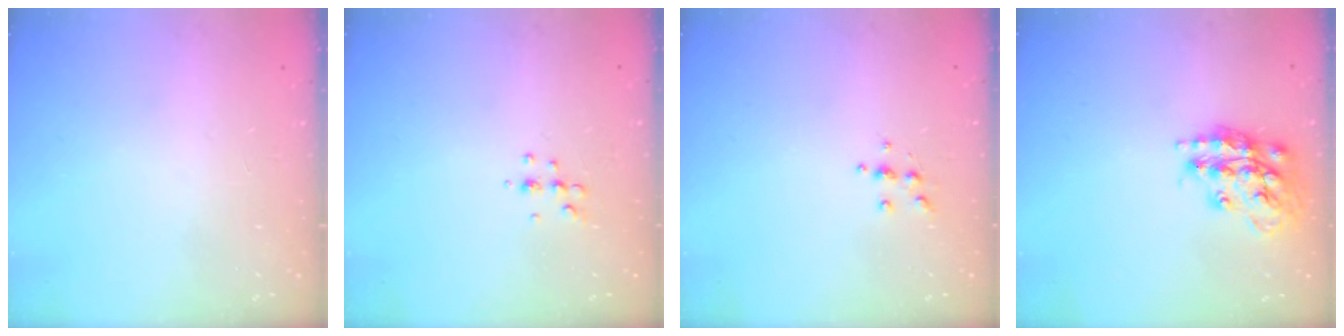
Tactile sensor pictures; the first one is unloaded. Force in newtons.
{"total": 4.5, "press": 4.3, "slide": 1.2}
{"total": 4.3, "press": 4.3, "slide": 0.5}
{"total": 16.8, "press": 16.7, "slide": 1.5}